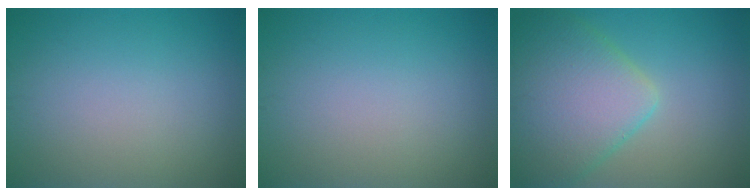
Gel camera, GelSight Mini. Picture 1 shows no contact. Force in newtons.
{"total": 0.0}
{"total": 8.0, "press": 8.0, "slide": 0.4}